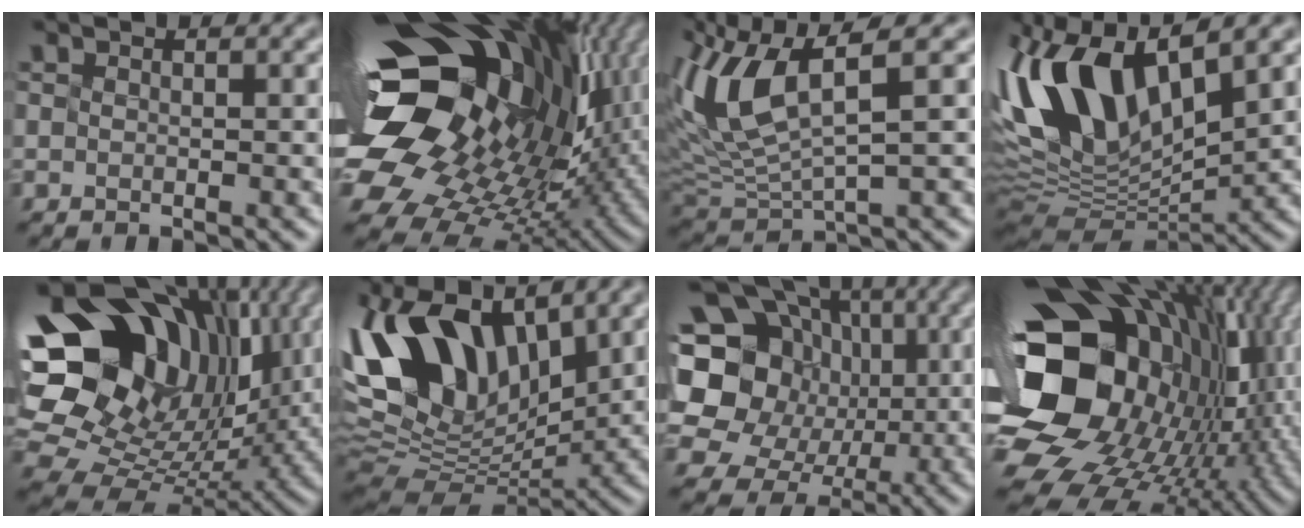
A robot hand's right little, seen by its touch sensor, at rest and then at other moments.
{"total": 18.0, "force": [4.5, 12.0, 12.6], "torque": [-0.242, -0.022, 0.103]}
{"total": 7.7, "force": [1.9, 2.7, 7.0], "torque": [-0.167, 0.007, 0.047]}
{"total": 12.6, "force": [3.0, 6.4, 10.5], "torque": [-0.222, 0.020, 0.055]}
{"total": 16.3, "force": [5.8, 11.7, 9.7], "torque": [-0.198, 0.032, 0.112]}
{"total": 13.7, "force": [4.6, 7.9, 10.2], "torque": [-0.217, 0.028, 0.086]}
{"total": 14.0, "force": [0.3, 12.3, 6.8], "torque": [-0.136, 0.021, -0.011]}
{"total": 19.0, "force": [-0.5, 14.5, 12.3], "torque": [-0.252, -0.027, 0.020]}